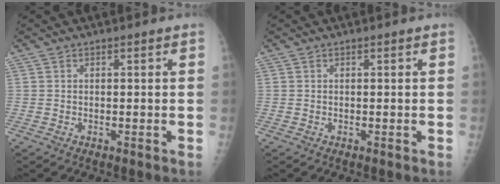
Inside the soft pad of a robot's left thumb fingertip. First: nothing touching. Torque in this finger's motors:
{"motor_torque": [0.00, 0.00, -0.01, -0.01, 0.00]}